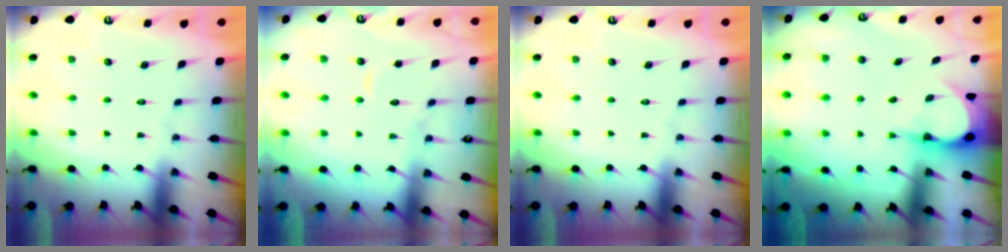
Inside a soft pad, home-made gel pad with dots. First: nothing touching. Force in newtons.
{"total": 8.9, "press": 8.9, "slide": 0.5}
{"total": 0.0}
{"total": 3.9, "press": 3.9, "slide": 0.3}